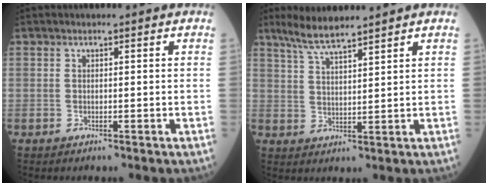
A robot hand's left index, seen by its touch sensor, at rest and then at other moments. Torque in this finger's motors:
{"motor_torque": [-0.05, -0.02, -0.03, -0.02]}